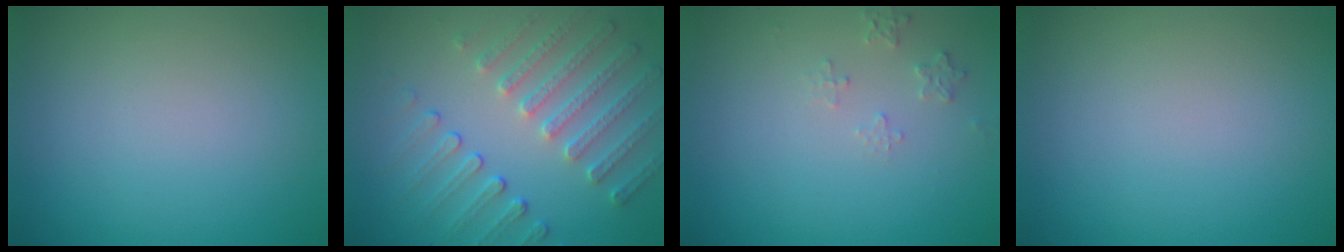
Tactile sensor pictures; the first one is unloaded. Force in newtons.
{"total": 5.1, "press": 3.9, "slide": 3.4}
{"total": 1.3, "press": 1.3, "slide": 0.2}
{"total": 0.0}